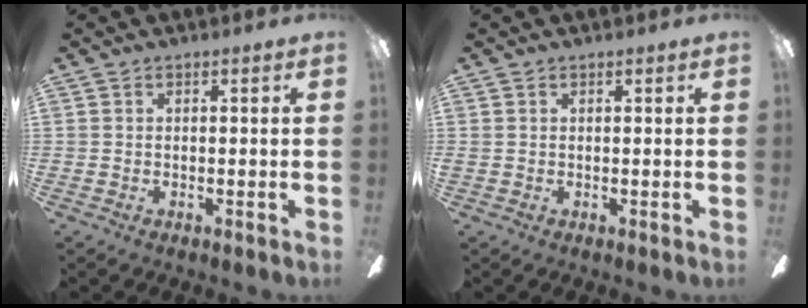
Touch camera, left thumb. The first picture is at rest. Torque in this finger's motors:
{"motor_torque": [-0.57, 0.07, 0.38, -0.28, 0.09]}